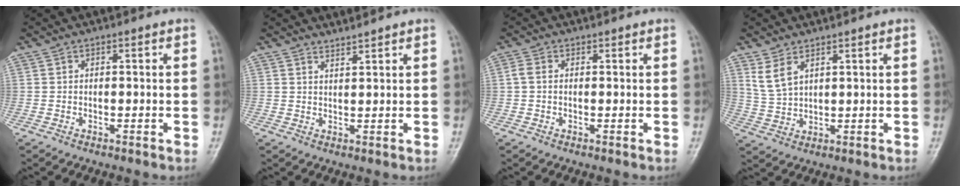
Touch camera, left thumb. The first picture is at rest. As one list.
[{"total": 1.8, "force": [1.7, -0.3, 0.4], "torque": [-0.001, -0.016, 0.032]}, {"total": 1.7, "force": [0.2, 1.1, 1.3], "torque": [-0.028, 0.005, 0.003]}, {"total": 4.6, "force": [2.9, 2.1, 2.9], "torque": [-0.060, -0.010, 0.068]}]